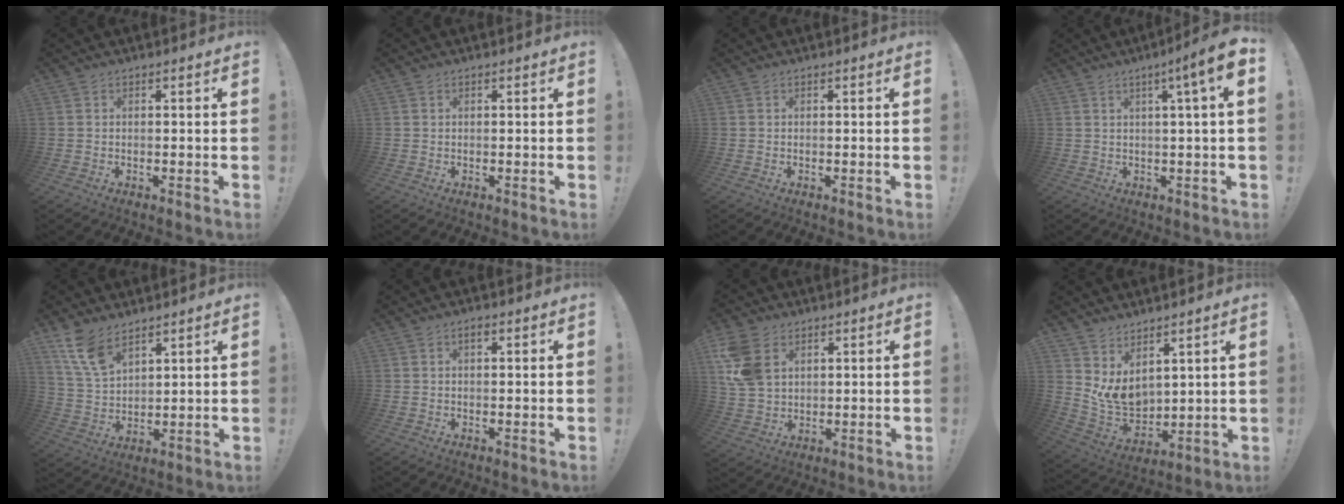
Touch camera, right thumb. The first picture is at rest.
{"total": 0.0}
{"total": 0.0}
{"total": 8.0, "force": [2.7, -0.6, 7.5], "torque": [-0.108, -0.020, 0.035]}
{"total": 9.9, "force": [7.2, 4.7, 5.0], "torque": [-0.092, -0.038, 0.142]}
{"total": 1.1, "force": [0.6, 0.5, 0.8], "torque": [-0.010, -0.001, 0.008]}
{"total": 11.6, "force": [4.6, 8.2, 6.7], "torque": [-0.138, -0.004, 0.096]}
{"total": 9.1, "force": [3.6, 6.6, 5.1], "torque": [-0.104, -0.045, 0.077]}